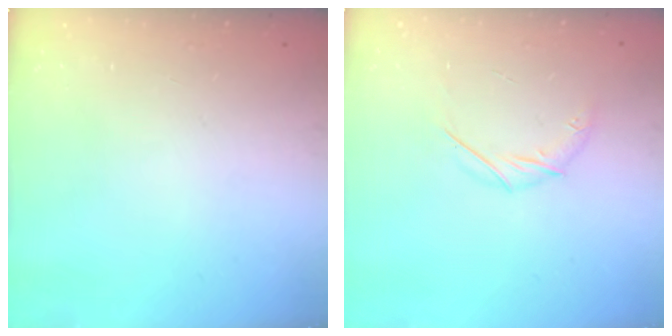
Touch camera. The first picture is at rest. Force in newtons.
{"total": 7.3, "press": 7.2, "slide": 1.4}